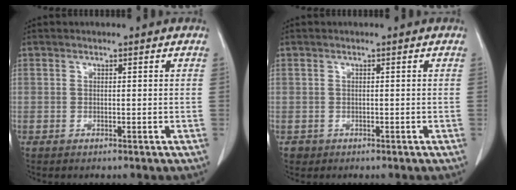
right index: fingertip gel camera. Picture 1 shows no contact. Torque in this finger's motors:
{"motor_torque": [-0.24, 0.09, -0.41, -0.10]}